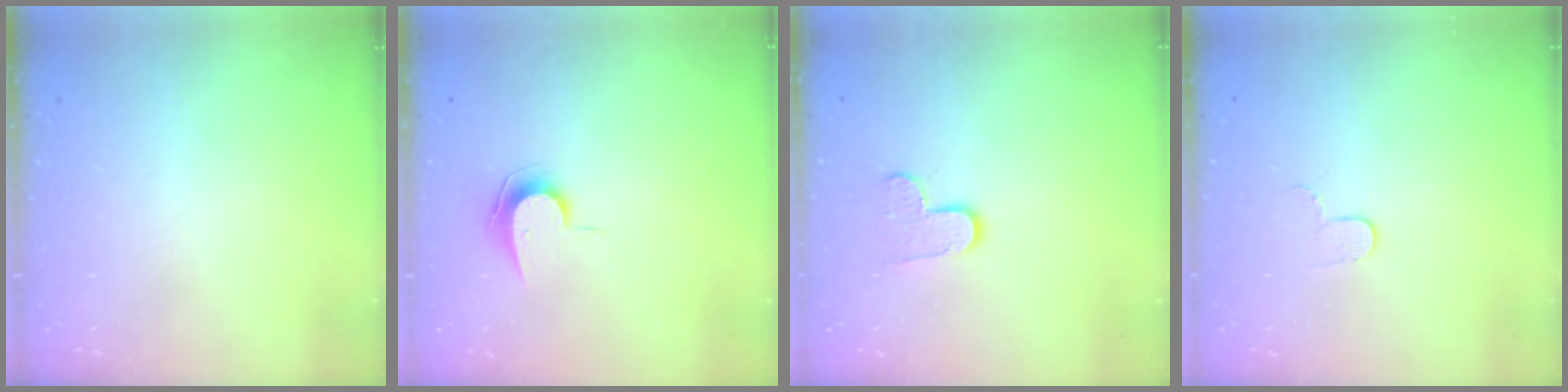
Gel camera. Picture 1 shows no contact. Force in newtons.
{"total": 7.7, "press": 7.6, "slide": 0.4}
{"total": 8.3, "press": 8.3, "slide": 0.6}
{"total": 3.4, "press": 3.4, "slide": 0.4}